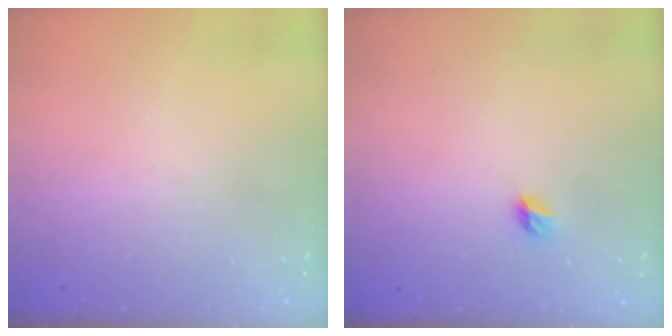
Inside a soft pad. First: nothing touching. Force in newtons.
{"total": 4.4, "press": 4.4, "slide": 0.5}